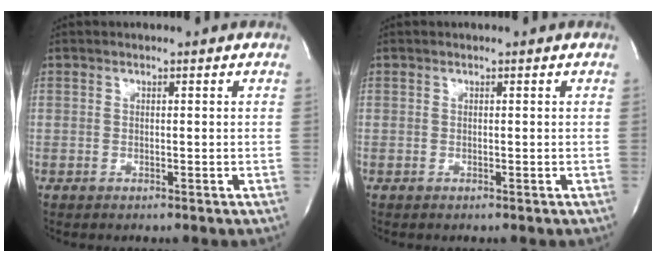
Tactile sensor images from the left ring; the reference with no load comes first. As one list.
[{"total": 0.0}]